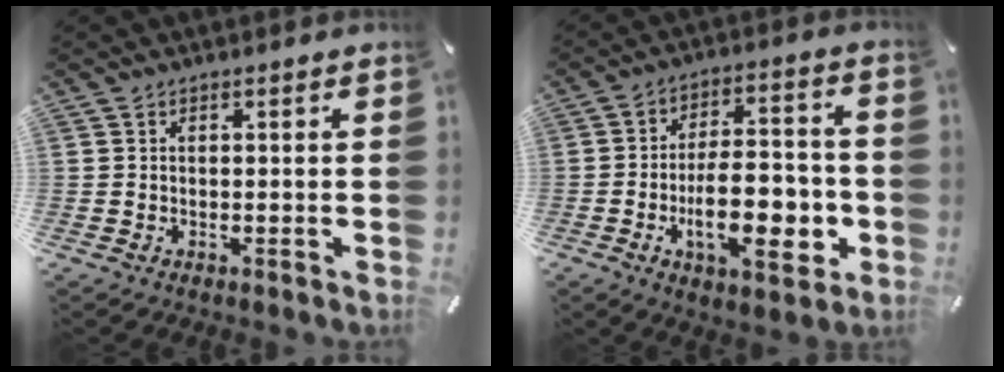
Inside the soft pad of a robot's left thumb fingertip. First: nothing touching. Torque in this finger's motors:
{"motor_torque": [-0.04, 2.06, 1.10, 0.71, 0.43]}